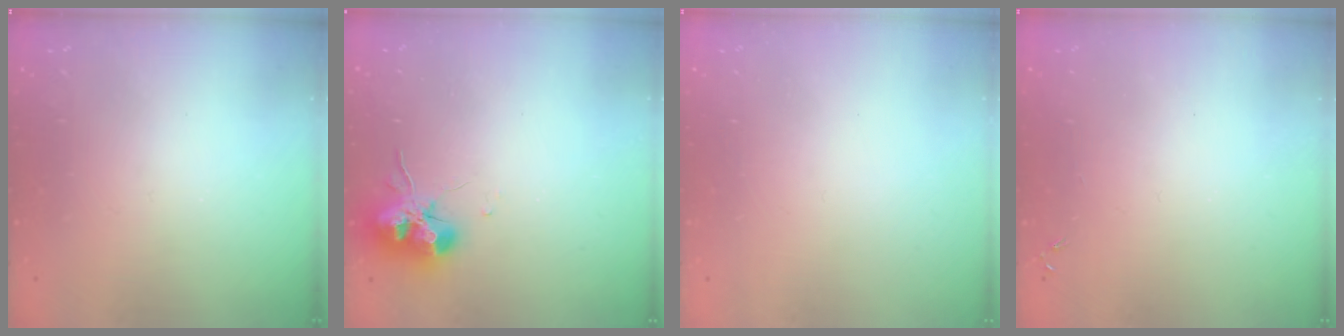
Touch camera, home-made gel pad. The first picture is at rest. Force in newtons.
{"total": 13.8, "press": 13.7, "slide": 1.3}
{"total": 0.0}
{"total": 0.0}